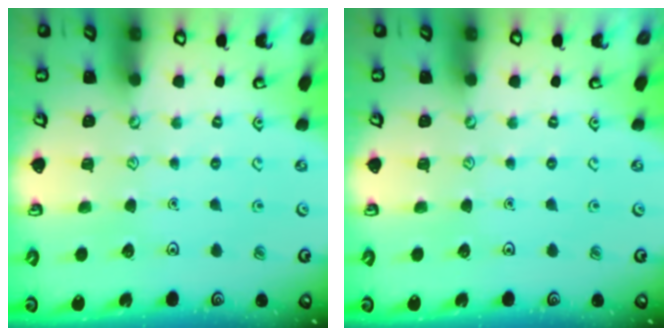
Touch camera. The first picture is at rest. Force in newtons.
{"total": 0.0}